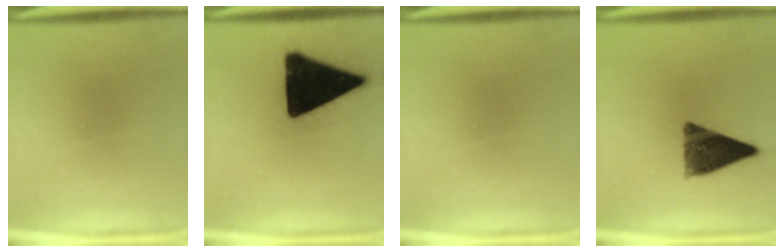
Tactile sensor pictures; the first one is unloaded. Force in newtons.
{"total": 19.6}
{"total": 0.0}
{"total": 10.2}